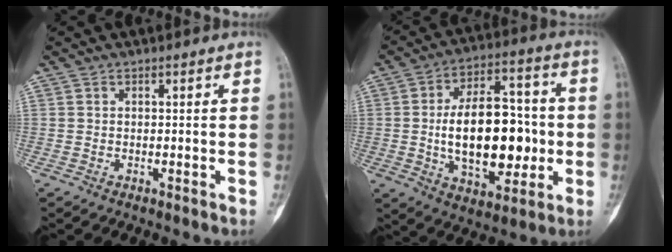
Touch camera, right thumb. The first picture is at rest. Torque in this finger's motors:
{"motor_torque": [3.12, 1.89, 1.09, -0.78, 0.58]}